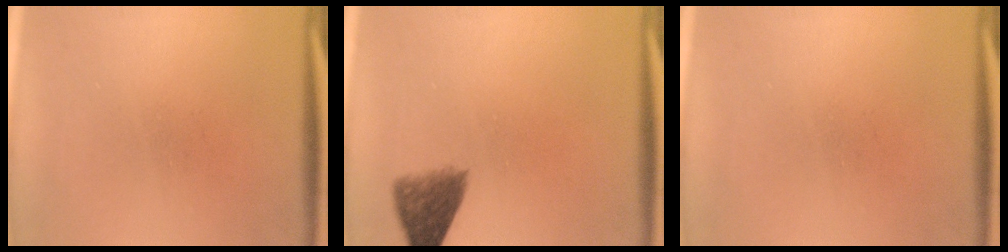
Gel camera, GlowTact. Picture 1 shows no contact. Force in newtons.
{"total": 4.8}
{"total": 0.0}